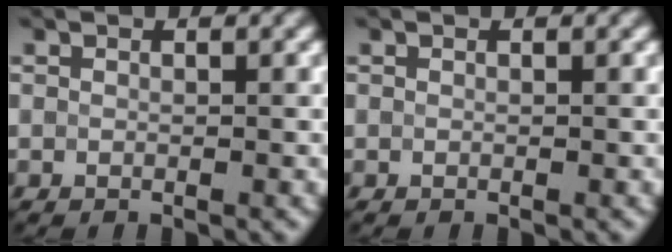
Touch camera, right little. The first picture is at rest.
{"total": 0.0}